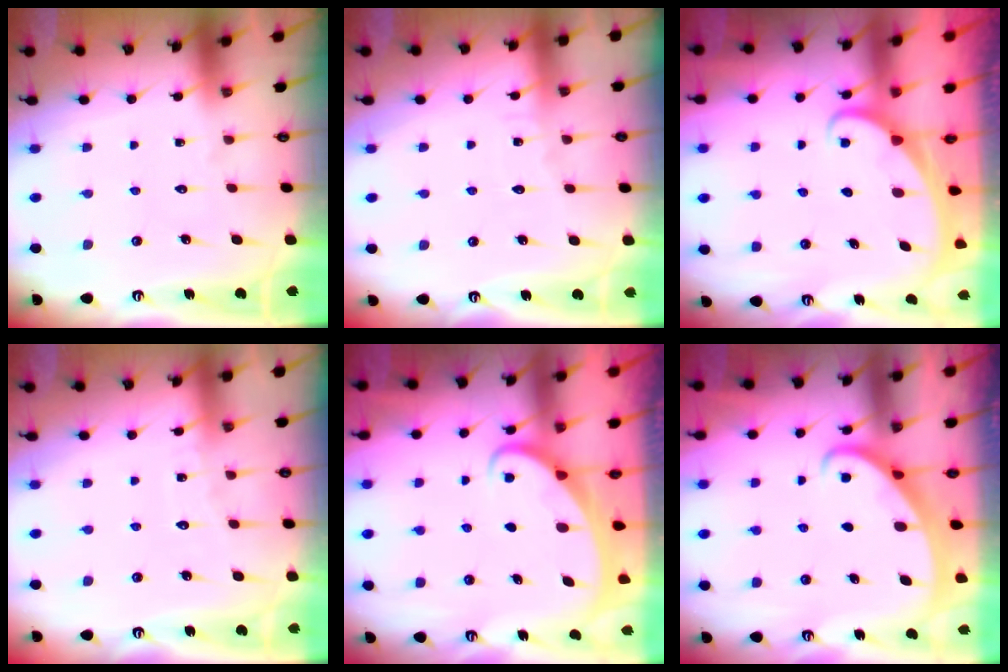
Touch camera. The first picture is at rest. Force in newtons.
{"total": 4.3, "press": 4.3, "slide": 0.4}
{"total": 1.8, "press": 1.8, "slide": 0.1}
{"total": 3.2, "press": 3.2, "slide": 0.3}
{"total": 2.1, "press": 2.1, "slide": 0.0}
{"total": 2.4, "press": 2.4, "slide": 0.2}